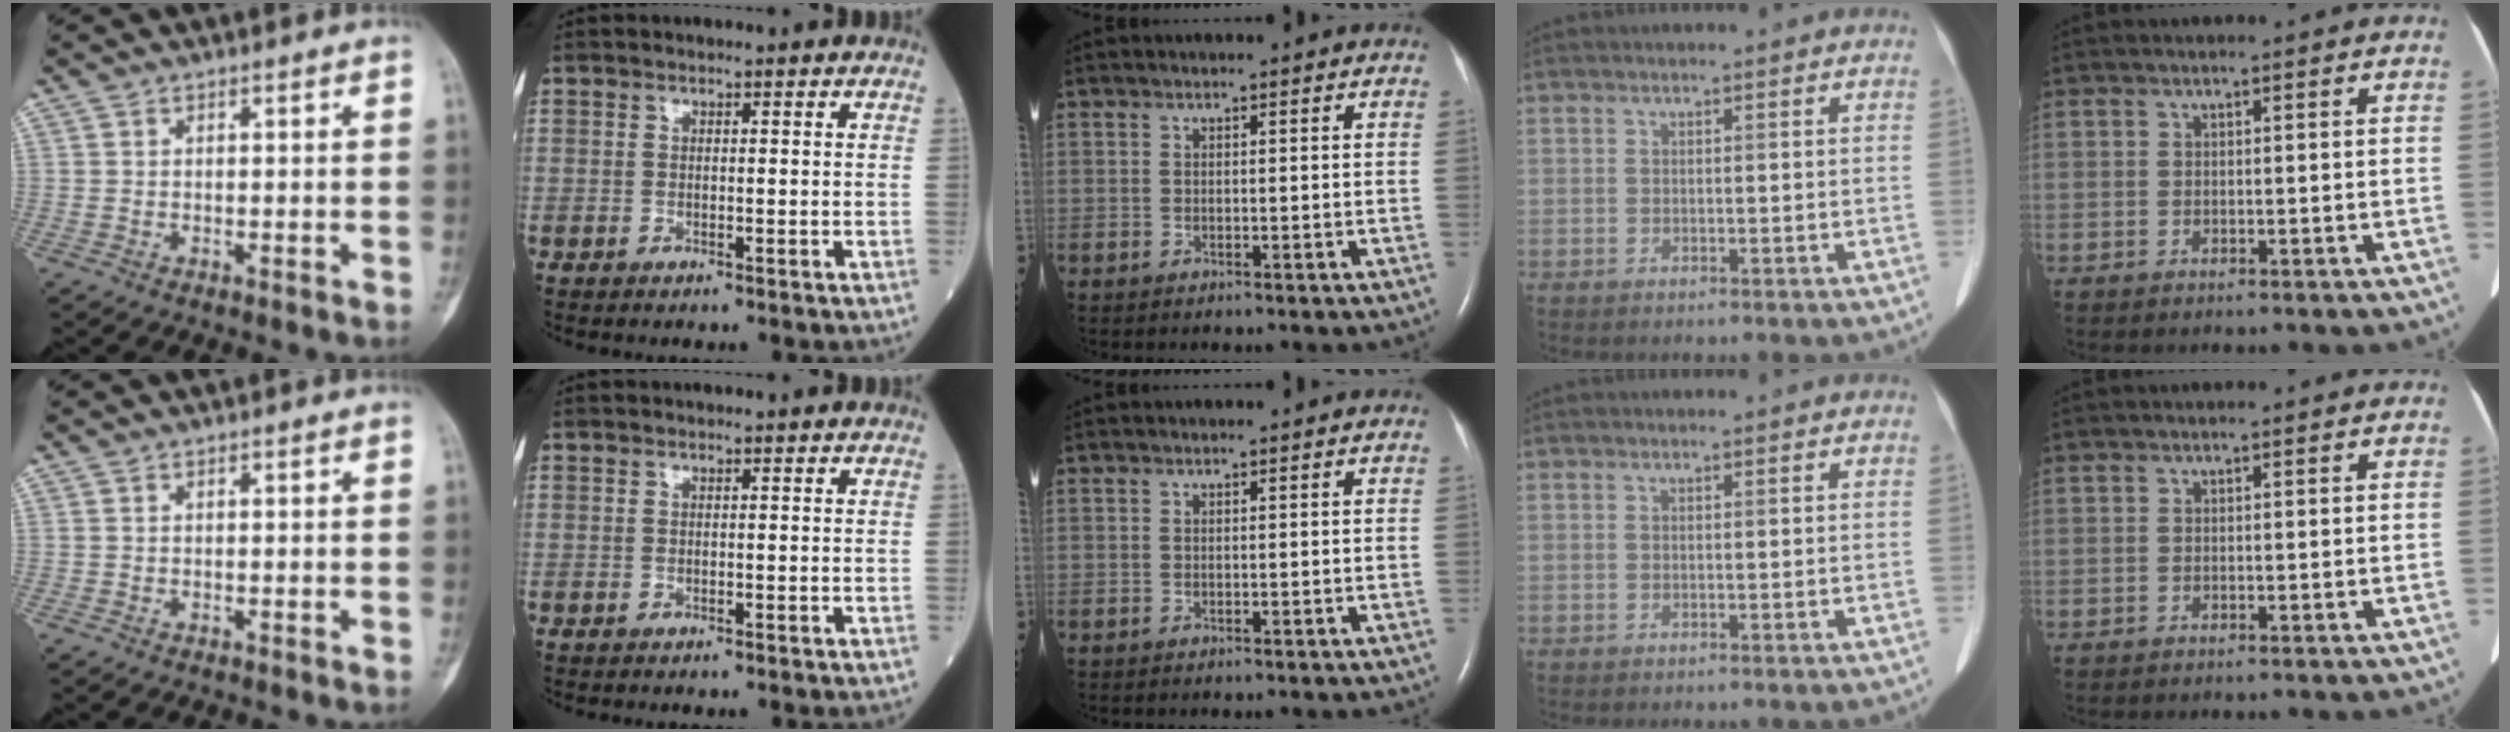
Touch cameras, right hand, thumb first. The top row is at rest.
{}